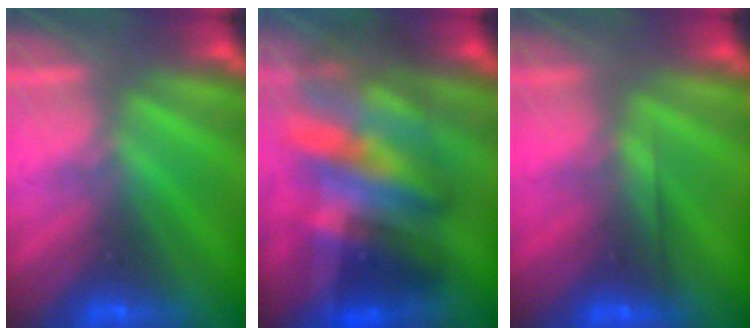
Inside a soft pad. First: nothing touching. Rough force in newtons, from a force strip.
{"total": 7.5}
{"total": 1.9}